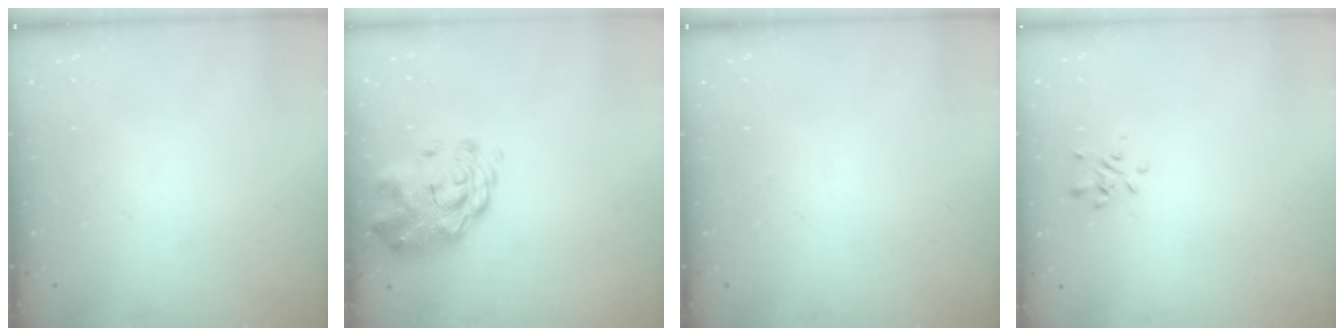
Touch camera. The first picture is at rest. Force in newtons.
{"total": 3.5, "press": 3.3, "slide": 1.1}
{"total": 0.0}
{"total": 1.0, "press": 0.8, "slide": 0.5}